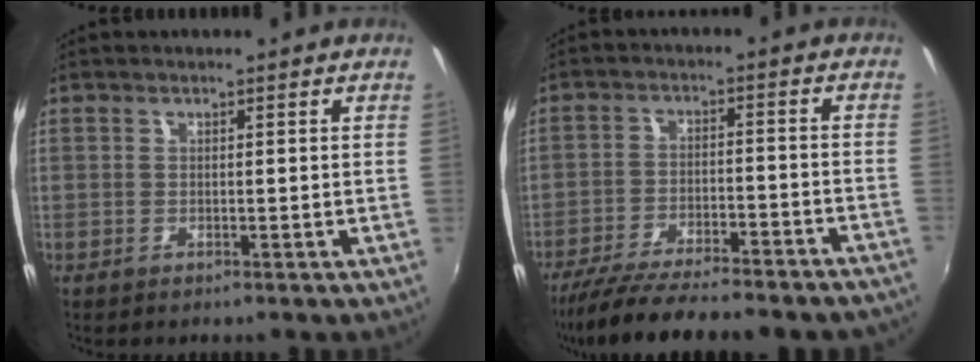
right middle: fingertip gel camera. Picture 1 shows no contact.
{"total": 22.6, "force": [-19.7, 4.1, 10.5], "torque": [-0.195, -0.045, -0.280]}